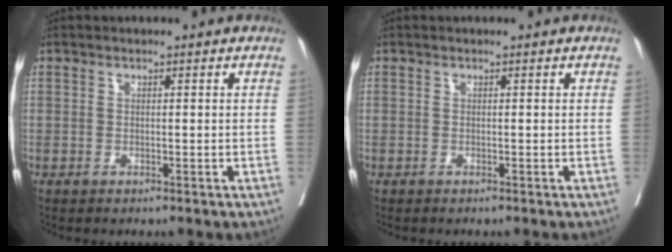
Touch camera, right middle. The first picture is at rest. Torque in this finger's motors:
{"motor_torque": [-0.16, 0.09, -0.08, -0.01]}